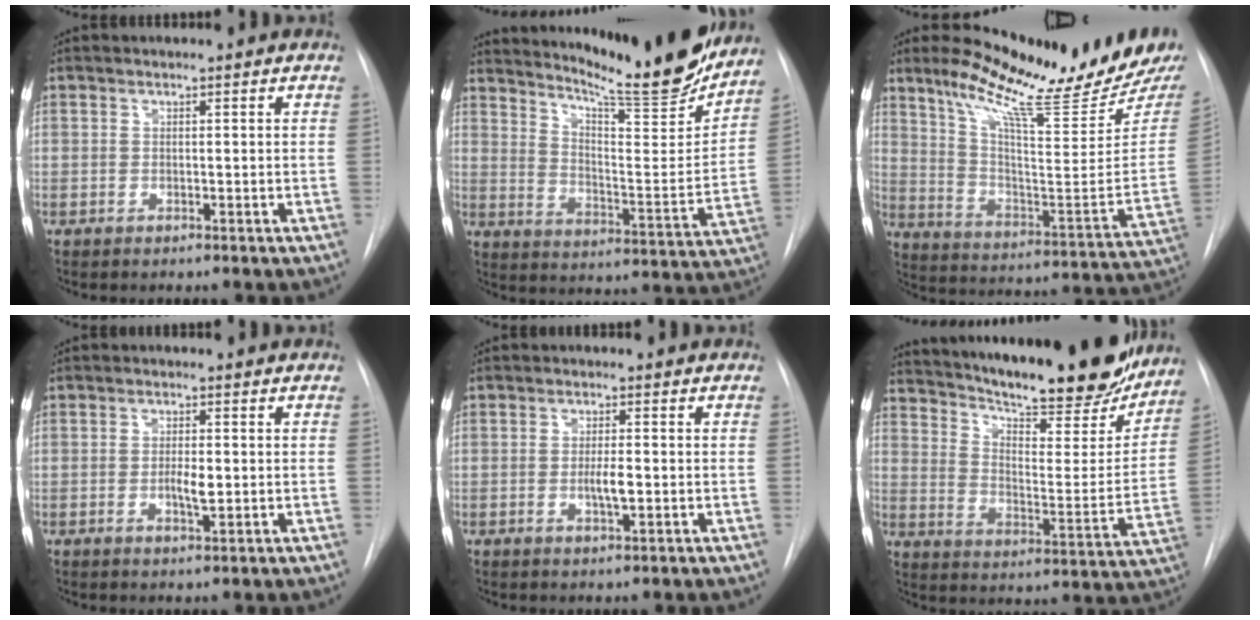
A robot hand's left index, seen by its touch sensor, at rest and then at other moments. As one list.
[{"total": 20.8, "force": [18.8, 1.1, 8.8], "torque": [-0.135, -0.079, 0.258]}, {"total": 21.2, "force": [17.8, 0.4, 11.5], "torque": [-0.182, -0.082, 0.261]}, {"total": 2.9, "force": [-0.7, 0.8, 2.7], "torque": [-0.050, -0.006, -0.010]}, {"total": 3.0, "force": [-0.9, 0.6, 2.9], "torque": [-0.053, -0.007, -0.013]}, {"total": 27.0, "force": [23.1, 5.1, 13.0], "torque": [-0.210, -0.053, 0.310]}]